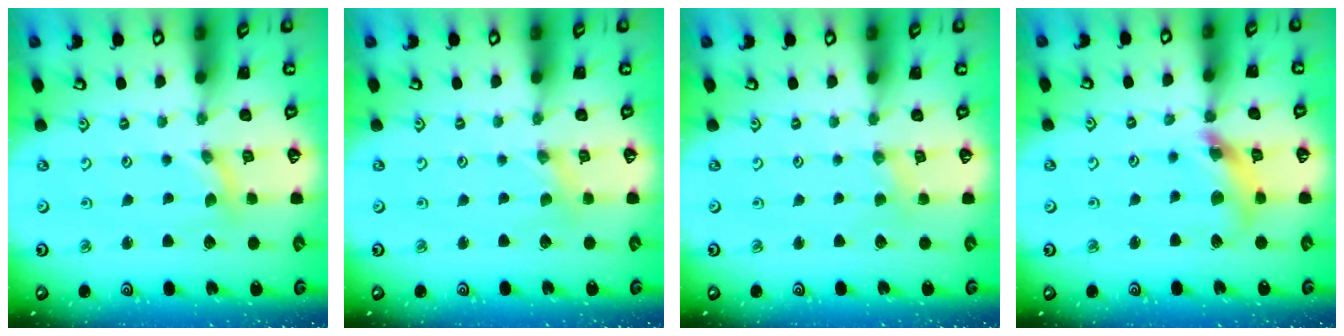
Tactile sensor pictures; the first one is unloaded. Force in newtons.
{"total": 0.0}
{"total": 2.7, "press": 2.6, "slide": 0.4}
{"total": 11.9, "press": 11.8, "slide": 1.5}